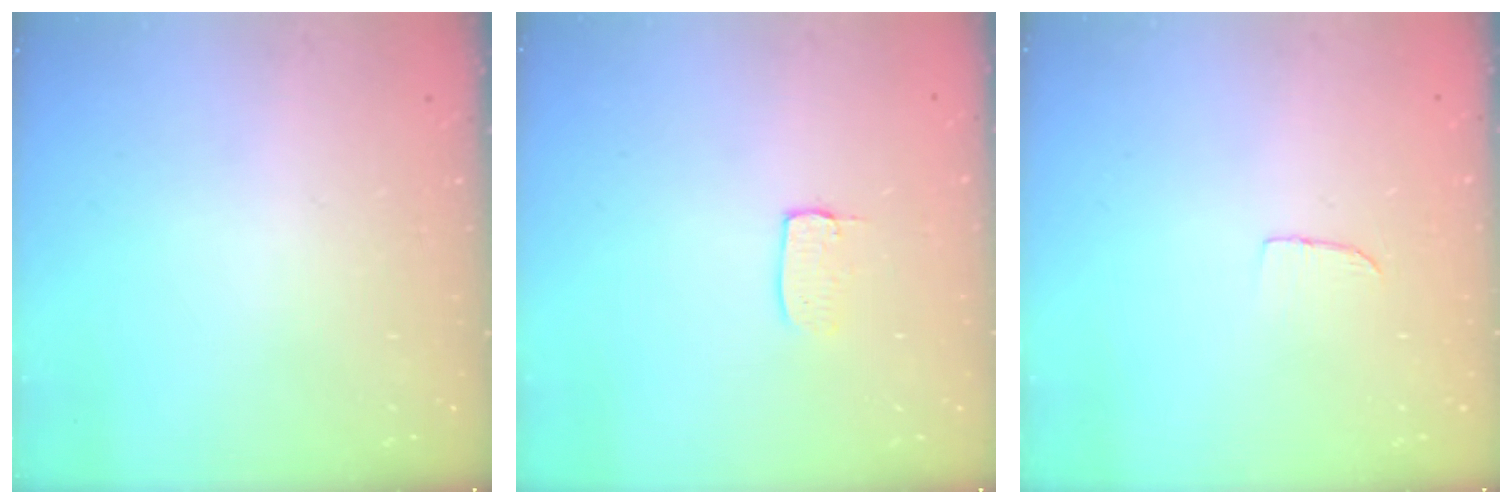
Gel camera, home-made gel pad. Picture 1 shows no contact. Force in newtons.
{"total": 3.4, "press": 3.4, "slide": 0.1}
{"total": 4.2, "press": 4.2, "slide": 0.4}